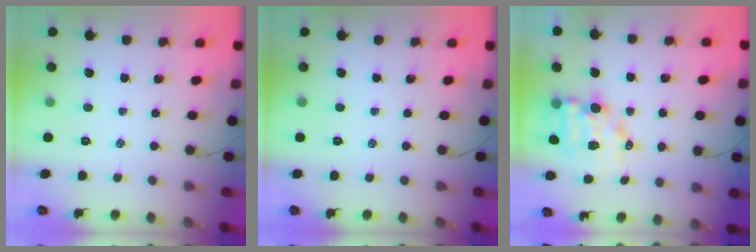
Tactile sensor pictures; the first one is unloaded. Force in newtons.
{"total": 0.0}
{"total": 9.5, "press": 9.4, "slide": 1.7}